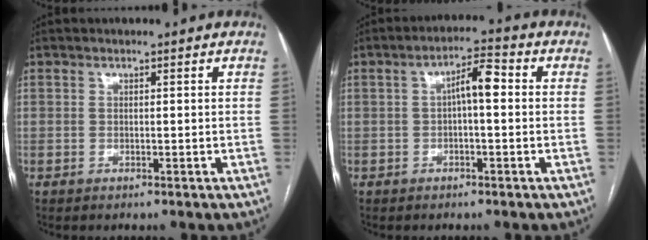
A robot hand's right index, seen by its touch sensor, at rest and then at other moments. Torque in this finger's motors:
{"motor_torque": [0.43, -0.08, 0.18, 0.05]}